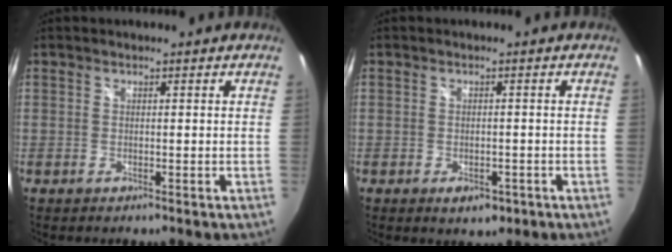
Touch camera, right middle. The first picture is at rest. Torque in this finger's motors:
{"motor_torque": [0.42, -0.38, 0.19, 0.04]}